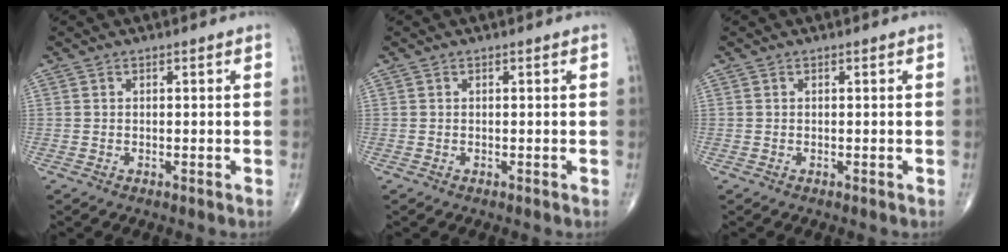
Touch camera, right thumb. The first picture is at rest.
{"total": 0.0}
{"total": 0.0}